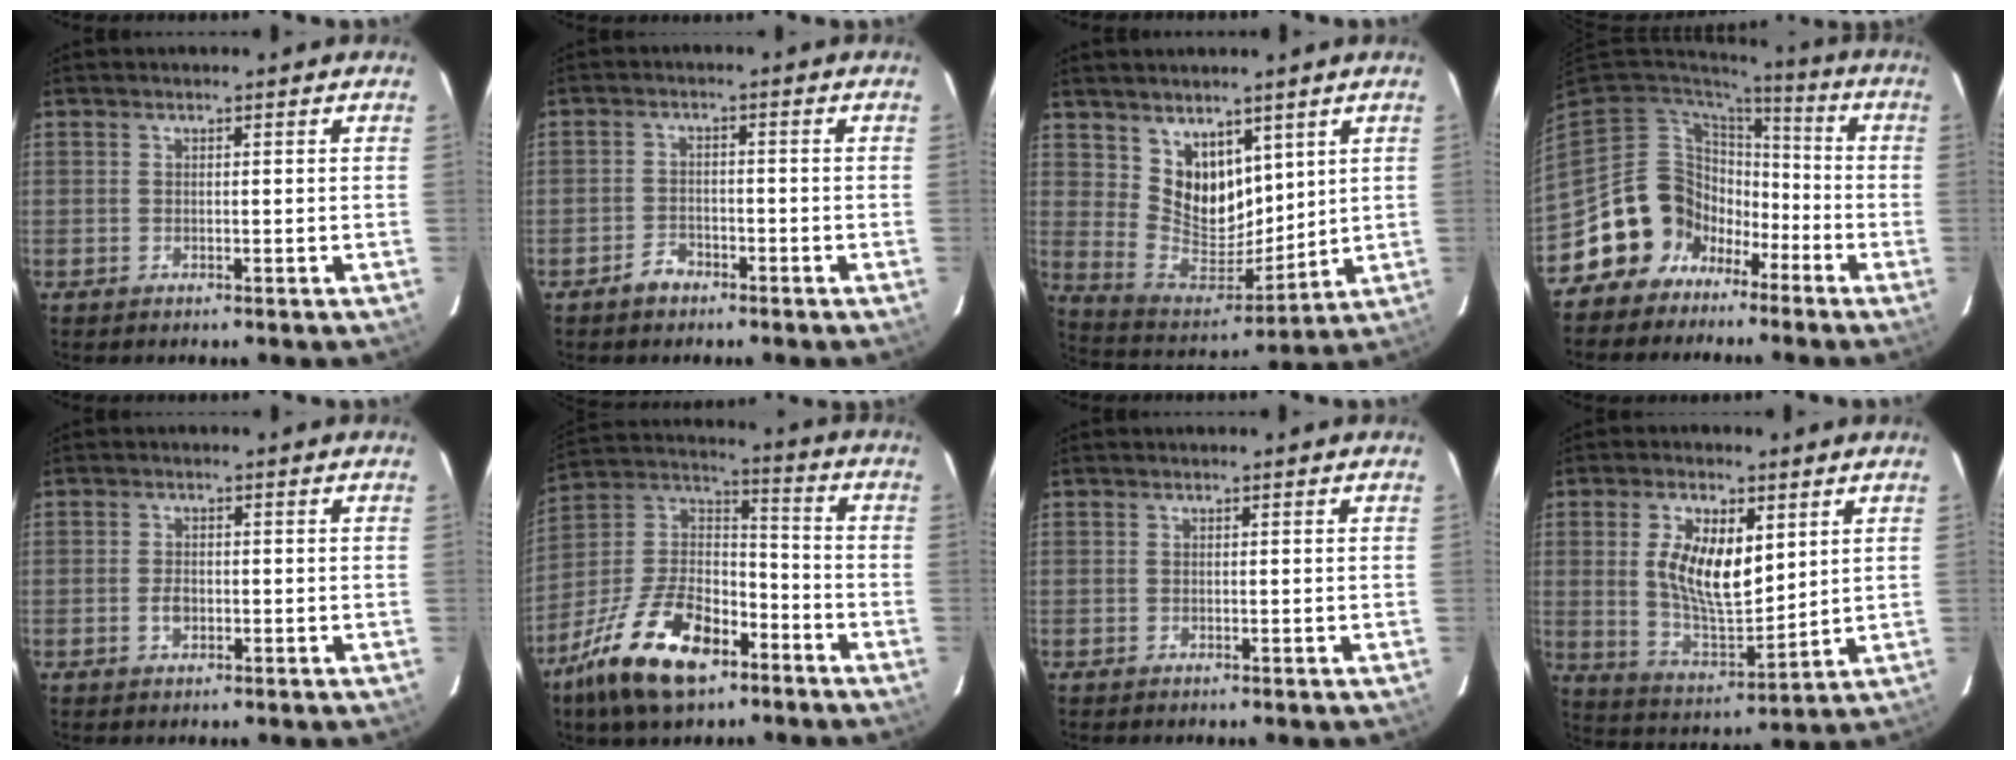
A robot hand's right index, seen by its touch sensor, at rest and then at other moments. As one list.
[{"total": 3.4, "force": [-2.5, 2.1, 1.0], "torque": [-0.027, 0.007, -0.042]}, {"total": 12.1, "force": [7.0, 8.2, 5.5], "torque": [-0.097, -0.006, 0.150]}, {"total": 14.5, "force": [-7.4, 11.8, 4.2], "torque": [-0.110, 0.033, -0.123]}, {"total": 2.2, "force": [-0.7, 1.5, 1.5], "torque": [-0.029, 0.001, -0.012]}, {"total": 20.7, "force": [-12.3, 10.0, 13.3], "torque": [-0.282, 0.002, -0.216]}, {"total": 0.0}, {"total": 12.6, "force": [3.5, 5.6, 10.8], "torque": [-0.204, 0.000, 0.075]}]